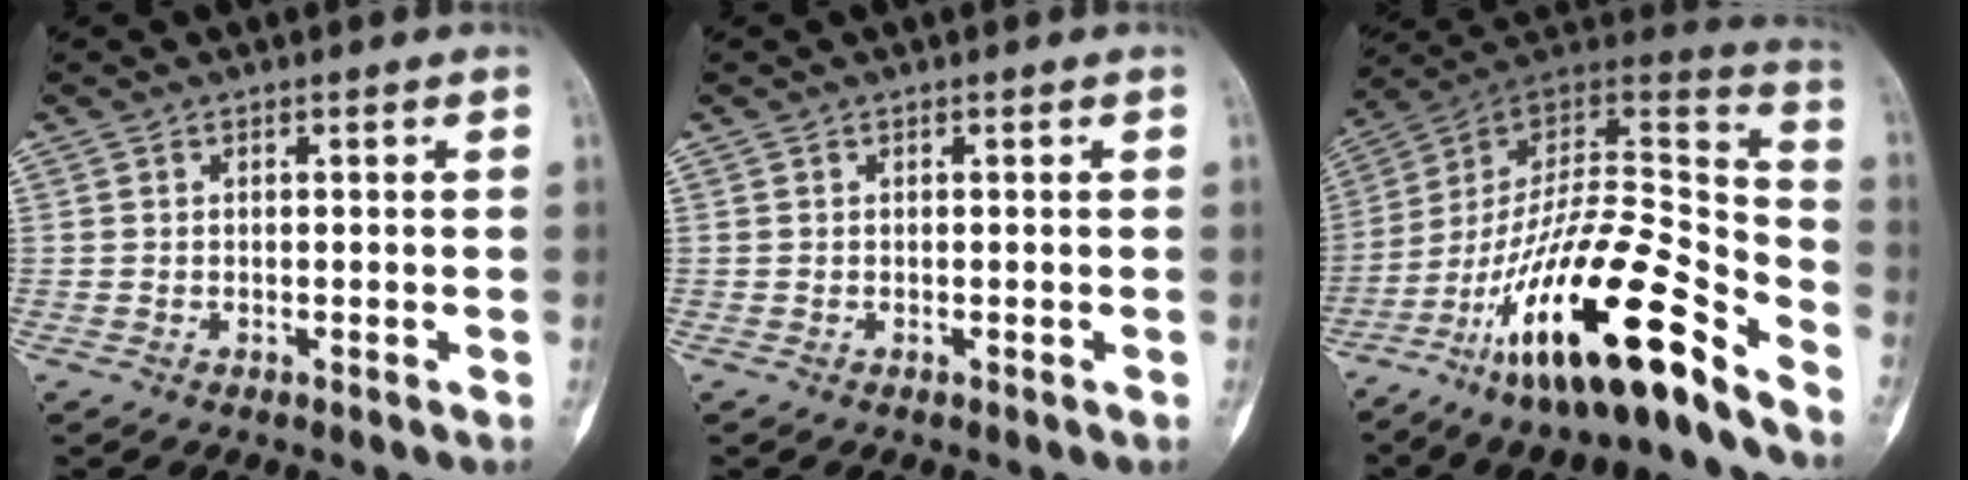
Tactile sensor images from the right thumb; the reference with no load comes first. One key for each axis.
{"total": 0.0}
{"total": 25.4, "fx": -16.2, "fy": 5.6, "fz": 18.8, "tx": -0.300, "ty": 0.082, "tz": -0.272}